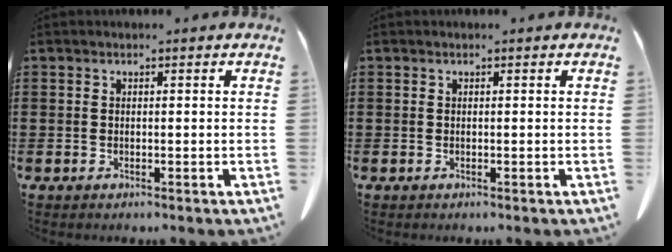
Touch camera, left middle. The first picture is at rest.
{"total": 0.0}